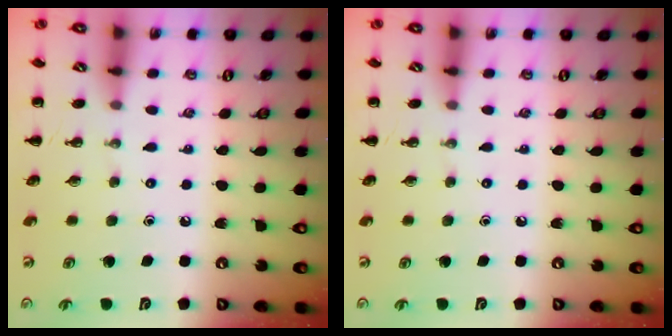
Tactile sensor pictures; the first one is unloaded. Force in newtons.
{"total": 0.0}